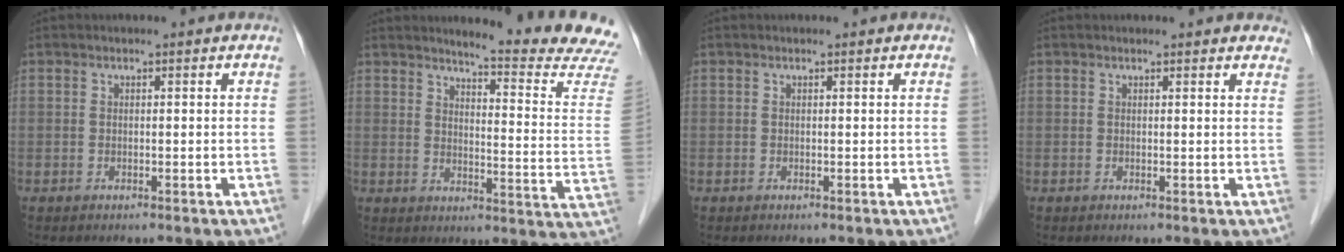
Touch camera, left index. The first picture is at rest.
{"total": 15.6, "force": [14.8, -1.6, 4.6], "torque": [-0.065, -0.117, 0.163]}
{"total": 0.0}
{"total": 5.3, "force": [4.9, 1.5, 1.5], "torque": [-0.005, 0.007, 0.038]}